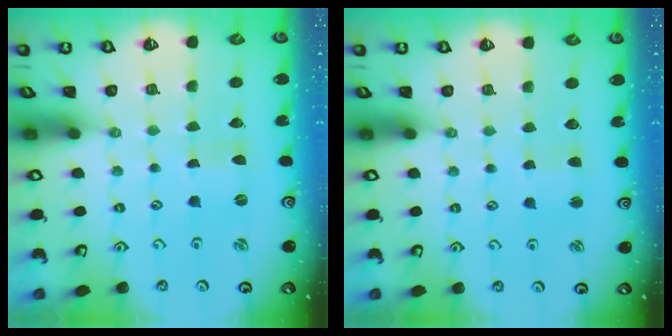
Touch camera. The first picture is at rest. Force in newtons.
{"total": 2.1, "press": 2.1, "slide": 0.2}